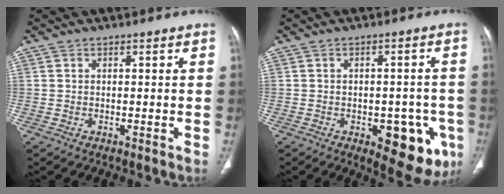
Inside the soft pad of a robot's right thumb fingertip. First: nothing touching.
{"total": 12.3, "force": [-4.7, 6.1, 9.6], "torque": [-0.079, 0.011, -0.047]}